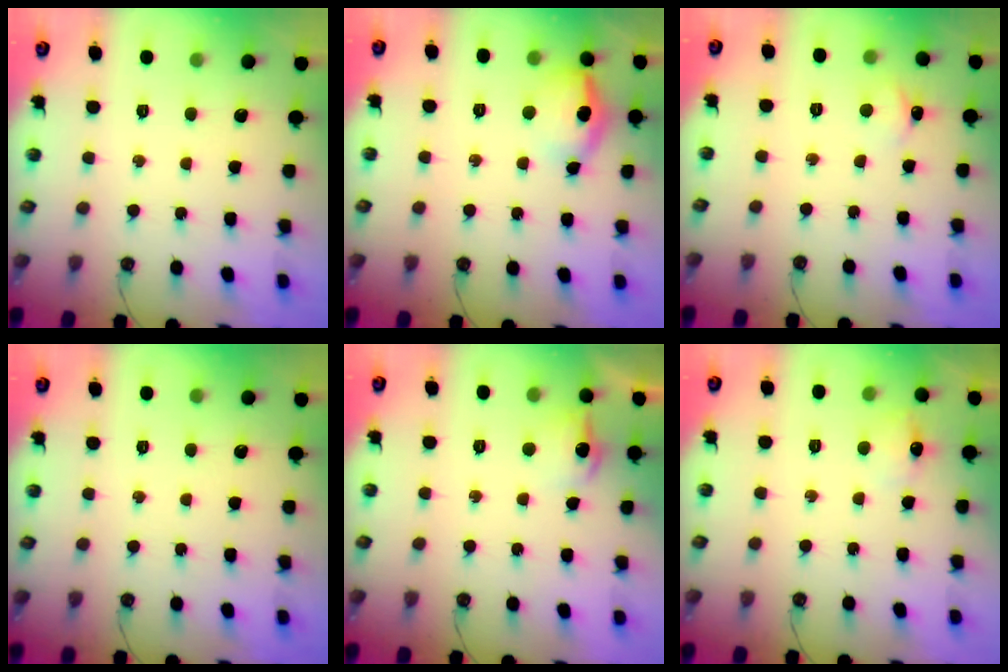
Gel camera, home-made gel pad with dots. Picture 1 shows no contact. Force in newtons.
{"total": 17.9, "press": 13.2, "slide": 12.0}
{"total": 2.0, "press": 2.0, "slide": 0.3}
{"total": 0.0}
{"total": 8.4, "press": 8.3, "slide": 0.8}
{"total": 7.0, "press": 7.0, "slide": 0.8}